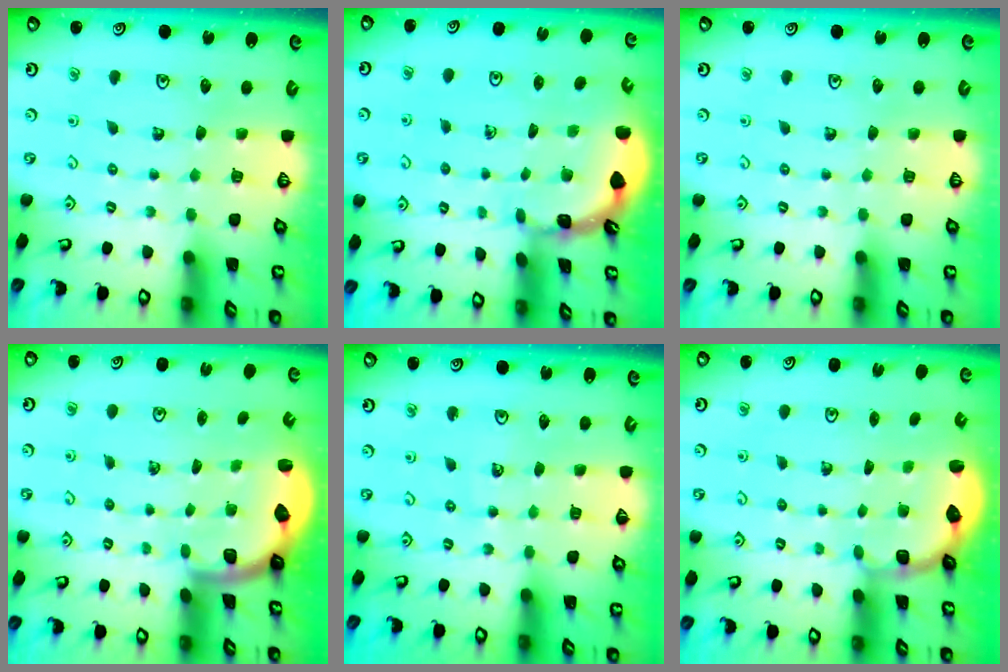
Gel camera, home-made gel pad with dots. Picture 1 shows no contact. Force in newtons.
{"total": 1.6, "press": 1.5, "slide": 0.3}
{"total": 0.0}
{"total": 1.8, "press": 1.8, "slide": 0.5}
{"total": 4.0, "press": 3.6, "slide": 1.7}
{"total": 2.7, "press": 1.9, "slide": 1.9}